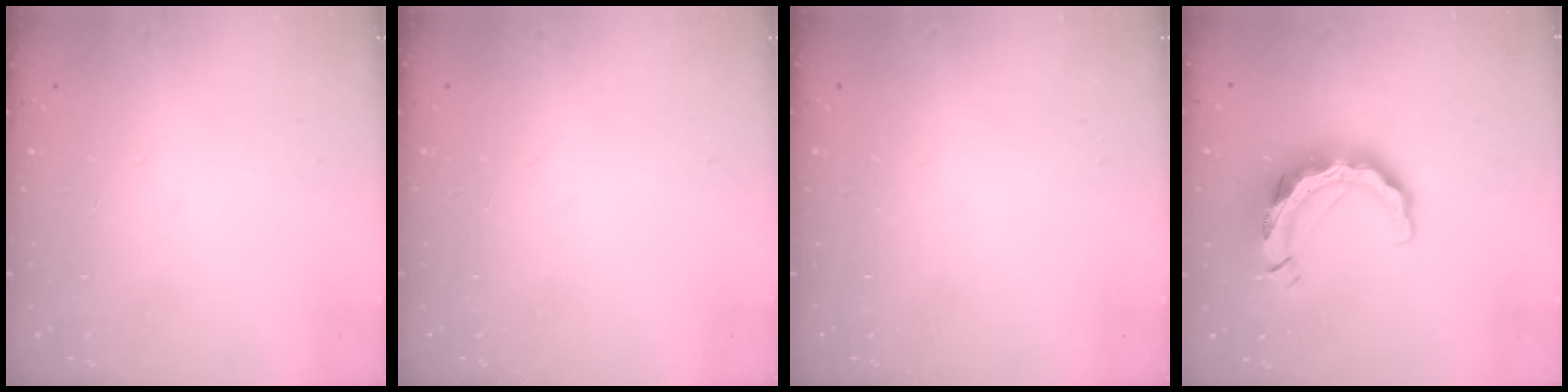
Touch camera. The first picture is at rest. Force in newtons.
{"total": 0.0}
{"total": 0.0}
{"total": 12.9, "press": 12.8, "slide": 1.4}